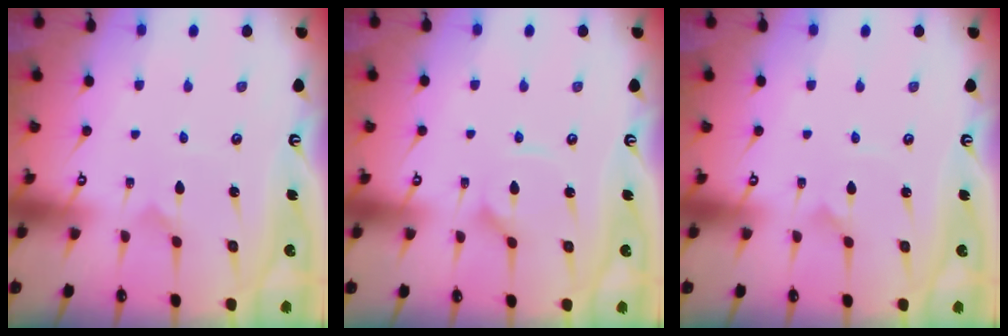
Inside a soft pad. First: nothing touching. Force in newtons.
{"total": 2.7, "press": 2.6, "slide": 0.4}
{"total": 0.6, "press": 0.6, "slide": 0.1}